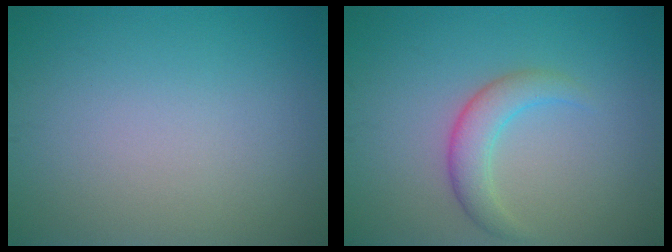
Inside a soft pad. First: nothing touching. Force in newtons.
{"total": 3.0, "press": 3.0, "slide": 0.1}